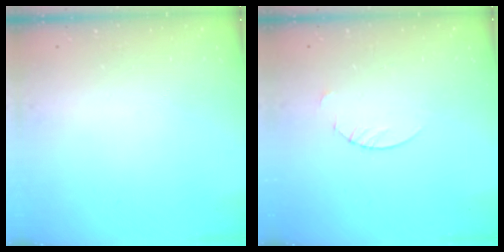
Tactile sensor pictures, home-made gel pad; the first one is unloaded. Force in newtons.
{"total": 1.8, "press": 1.8, "slide": 0.2}